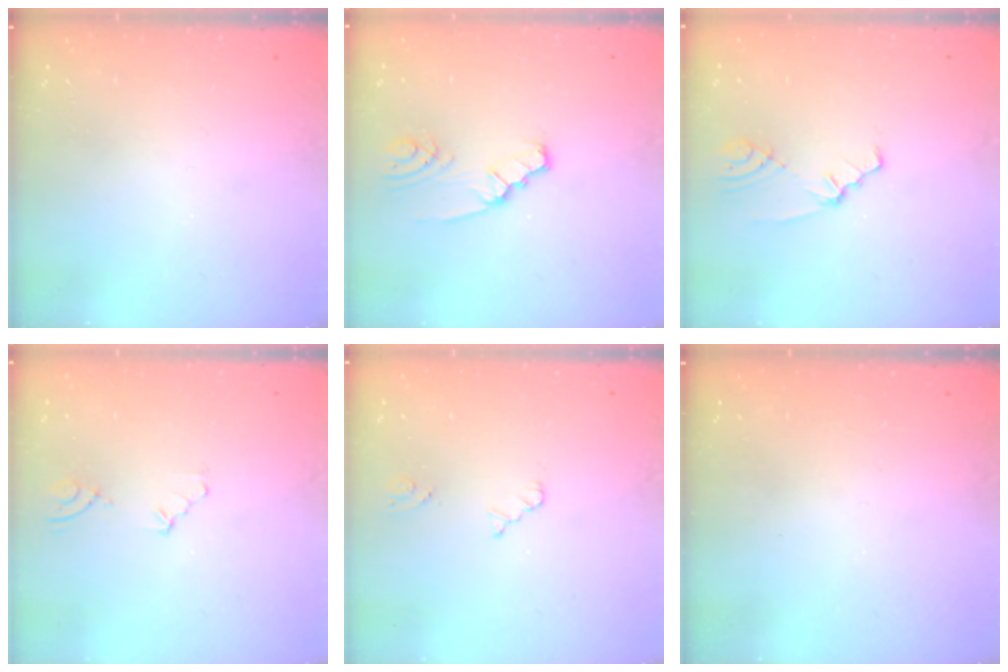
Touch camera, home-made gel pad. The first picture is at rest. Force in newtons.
{"total": 2.0, "press": 2.0, "slide": 0.4}
{"total": 1.8, "press": 1.8, "slide": 0.2}
{"total": 5.1, "press": 4.4, "slide": 2.7}
{"total": 2.5, "press": 2.5, "slide": 0.3}
{"total": 0.0}